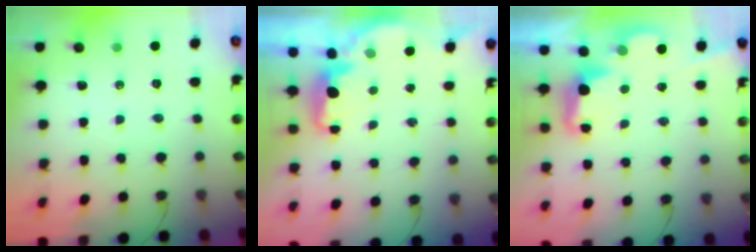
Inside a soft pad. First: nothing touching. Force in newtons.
{"total": 1.8, "press": 1.6, "slide": 0.7}
{"total": 2.6, "press": 2.5, "slide": 0.6}